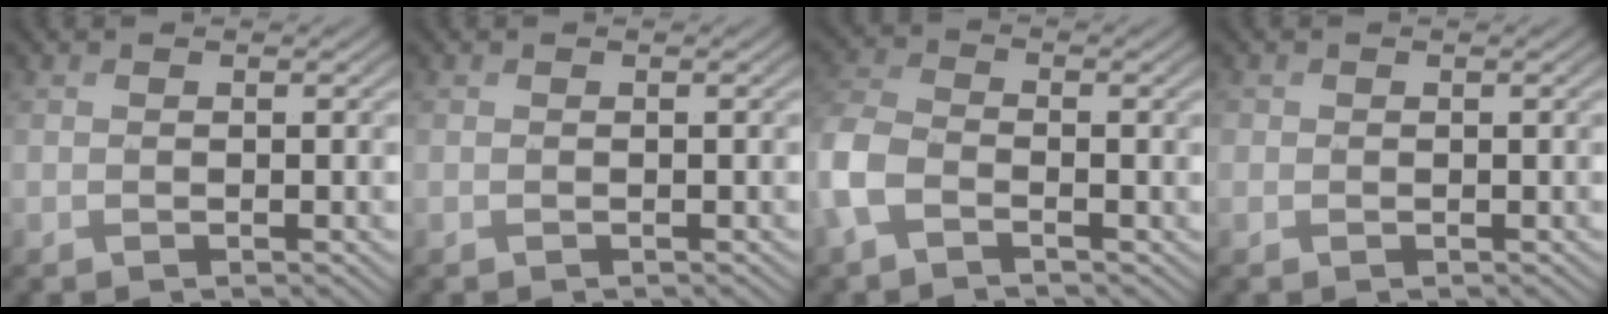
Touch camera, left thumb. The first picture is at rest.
{"total": 0.0}
{"total": 6.6, "force": [-2.6, 4.4, 4.2], "torque": [-0.122, -0.004, -0.066]}
{"total": 0.8, "force": [0.0, 0.8, 0.0], "torque": [0.001, -0.002, -0.003]}